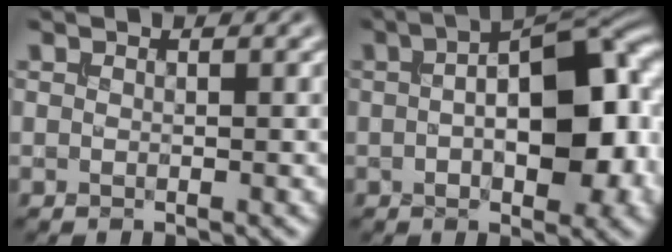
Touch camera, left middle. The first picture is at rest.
{"total": 13.7, "force": [0.7, 6.4, 12.1], "torque": [-0.131, 0.032, 0.004]}